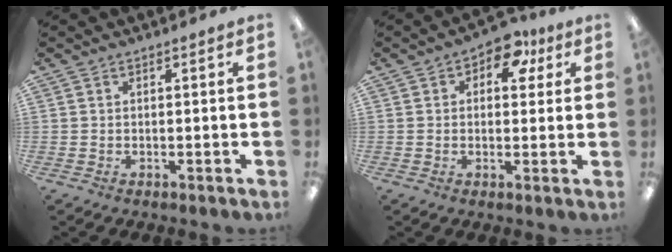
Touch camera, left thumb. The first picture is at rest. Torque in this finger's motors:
{"motor_torque": [-0.18, 0.04, 0.03, -0.09, 0.02]}